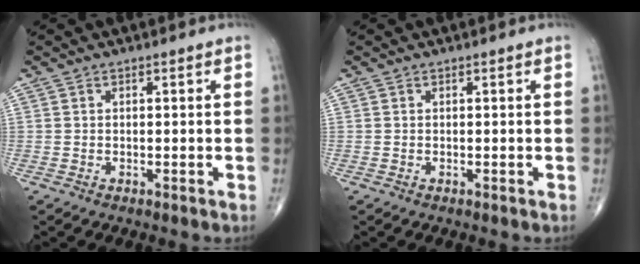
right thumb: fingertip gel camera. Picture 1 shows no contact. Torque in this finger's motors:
{"motor_torque": [0.15, 0.03, -0.12, -0.02, 0.01]}